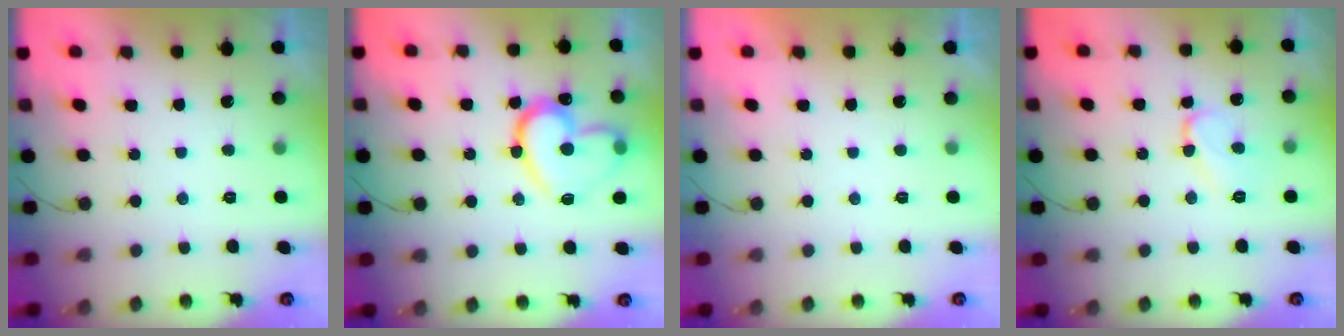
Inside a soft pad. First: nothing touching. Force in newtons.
{"total": 18.6, "press": 18.5, "slide": 2.0}
{"total": 1.9, "press": 1.9, "slide": 0.1}
{"total": 8.0, "press": 7.9, "slide": 1.0}